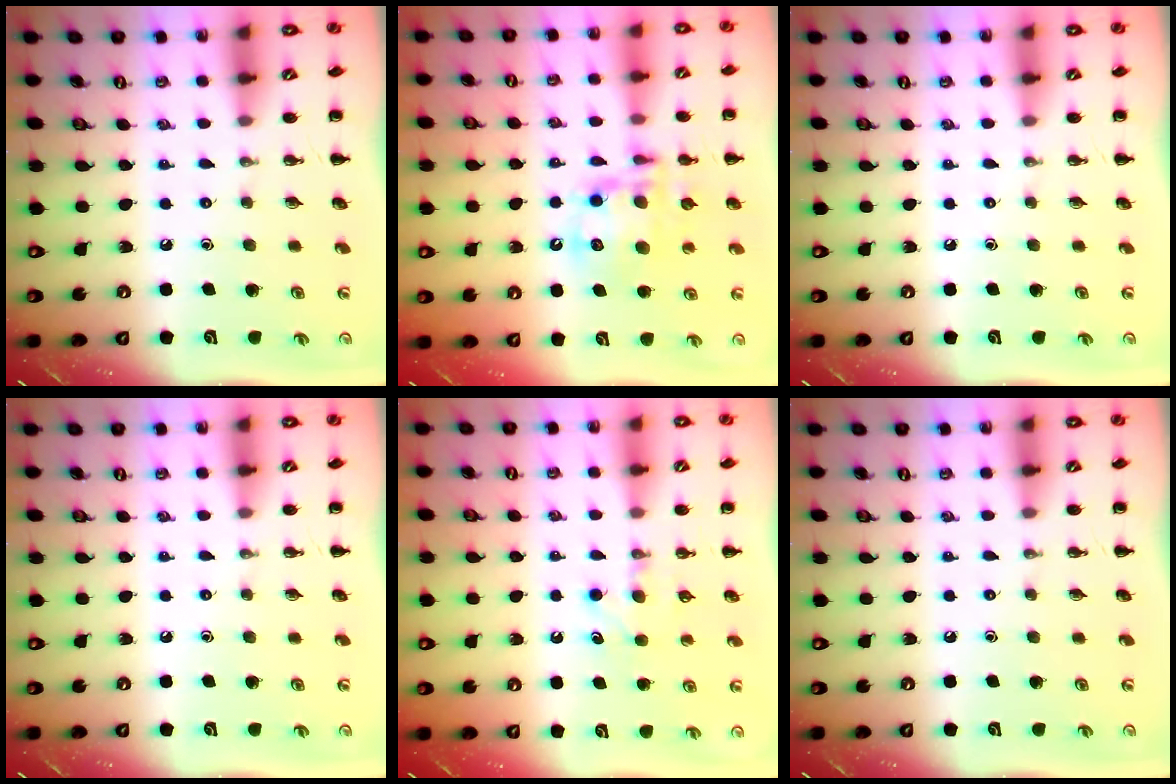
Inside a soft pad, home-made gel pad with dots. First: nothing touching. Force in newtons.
{"total": 12.7, "press": 12.4, "slide": 2.9}
{"total": 0.0}
{"total": 0.0}
{"total": 4.4, "press": 4.3, "slide": 1.1}
{"total": 0.0}